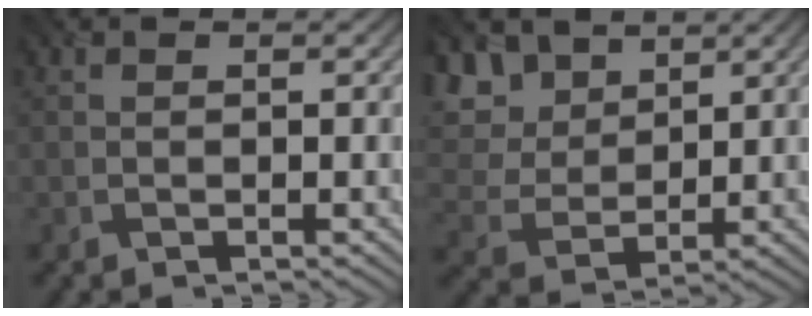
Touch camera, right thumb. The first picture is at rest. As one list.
[{"total": 8.0, "force": [5.0, 4.9, 3.9], "torque": [-0.127, 0.011, 0.091]}]